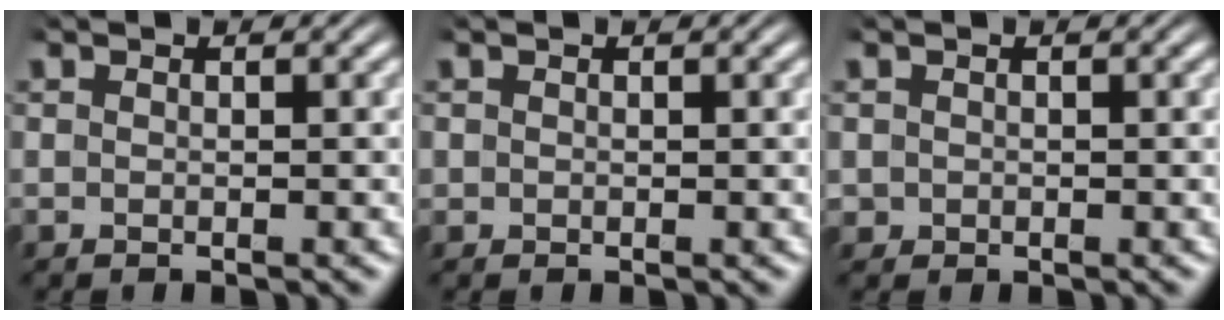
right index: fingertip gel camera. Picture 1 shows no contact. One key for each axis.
{"total": 0.6, "fx": 0.1, "fy": 0.5, "fz": 0.4, "tx": -0.005, "ty": -0.003, "tz": 0.002}
{"total": 1.9, "fx": -0.3, "fy": 1.7, "fz": 0.7, "tx": -0.019, "ty": -0.015, "tz": 0.001}